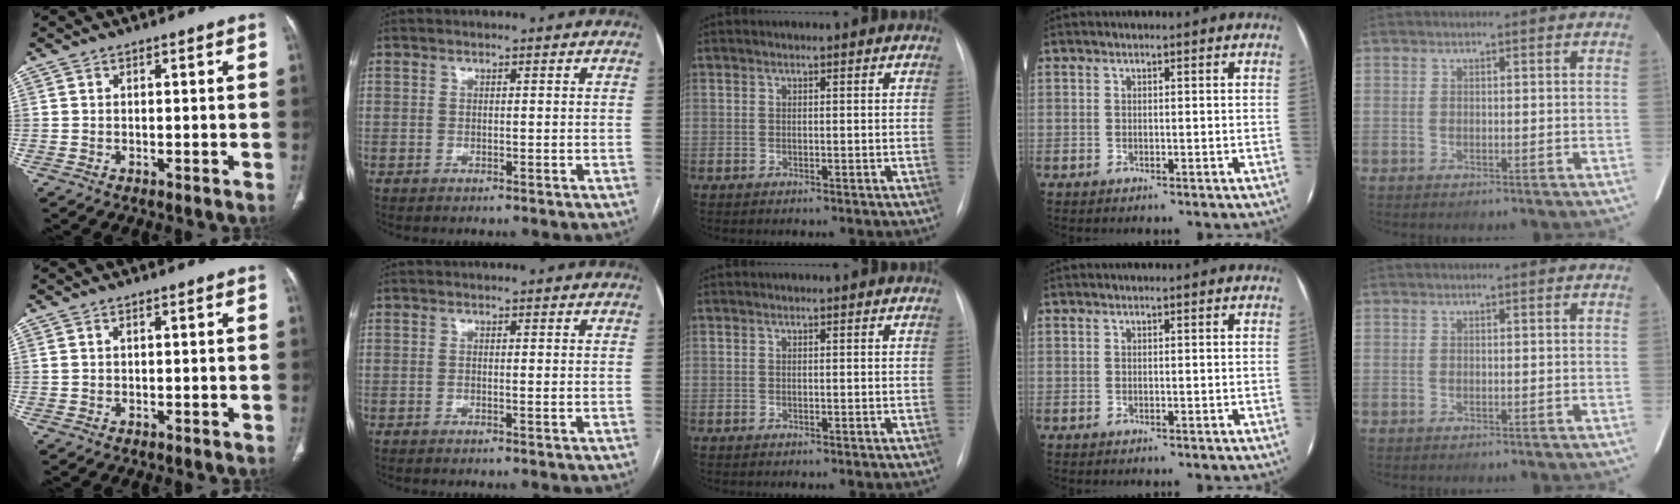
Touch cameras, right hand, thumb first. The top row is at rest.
{"thumb": {"total": 0.8, "force": [0.3, 0.4, 0.5], "torque": [-0.013, 0.009, 0.010]}, "index": {"total": 0.7, "force": [-0.1, 0.1, 0.7], "torque": [-0.016, -0.002, -0.001]}}